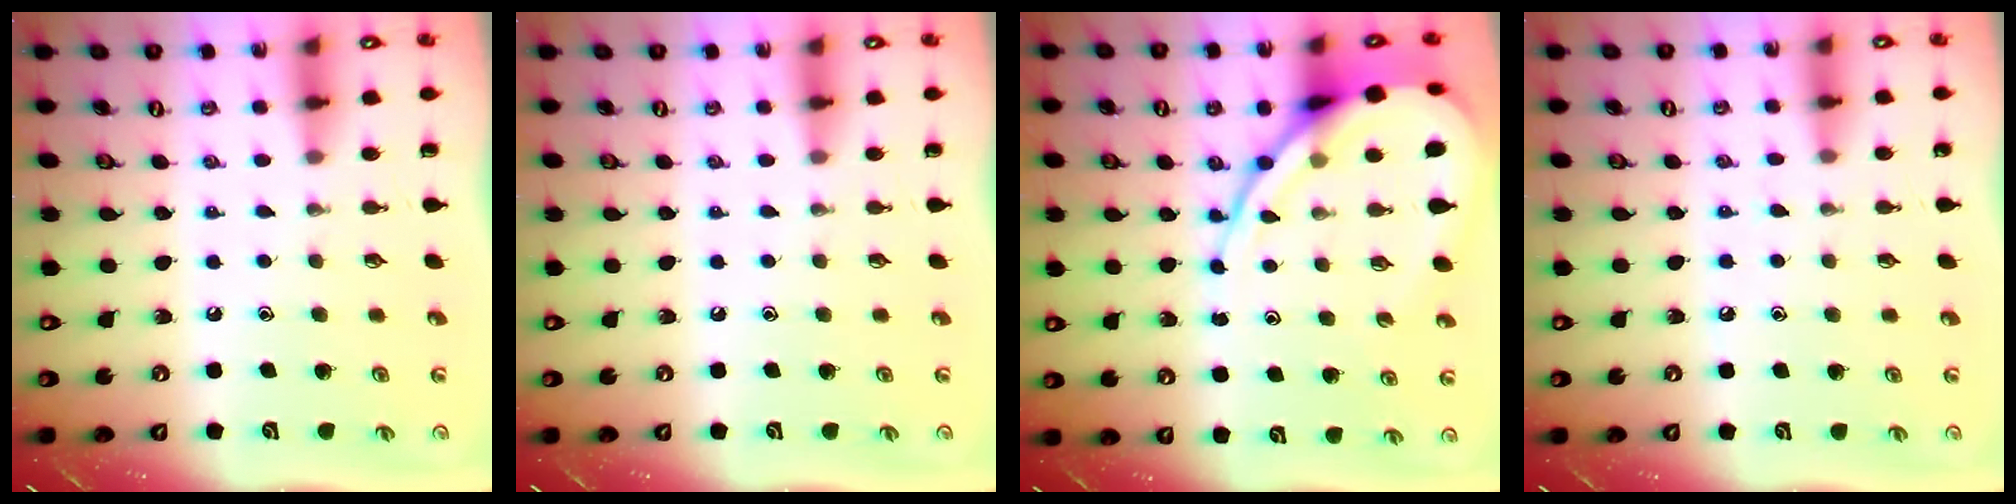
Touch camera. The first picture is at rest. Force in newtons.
{"total": 0.0}
{"total": 14.3, "press": 14.2, "slide": 1.3}
{"total": 6.5, "press": 6.5, "slide": 0.7}